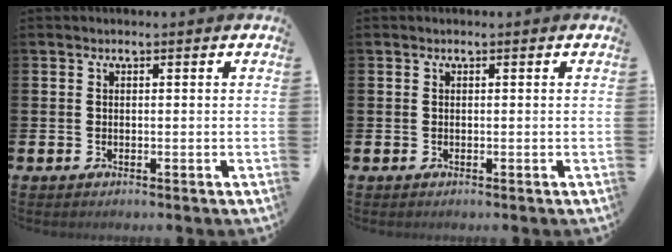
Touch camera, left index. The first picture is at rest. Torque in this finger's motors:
{"motor_torque": [0.00, 0.00, 0.02, 0.00]}